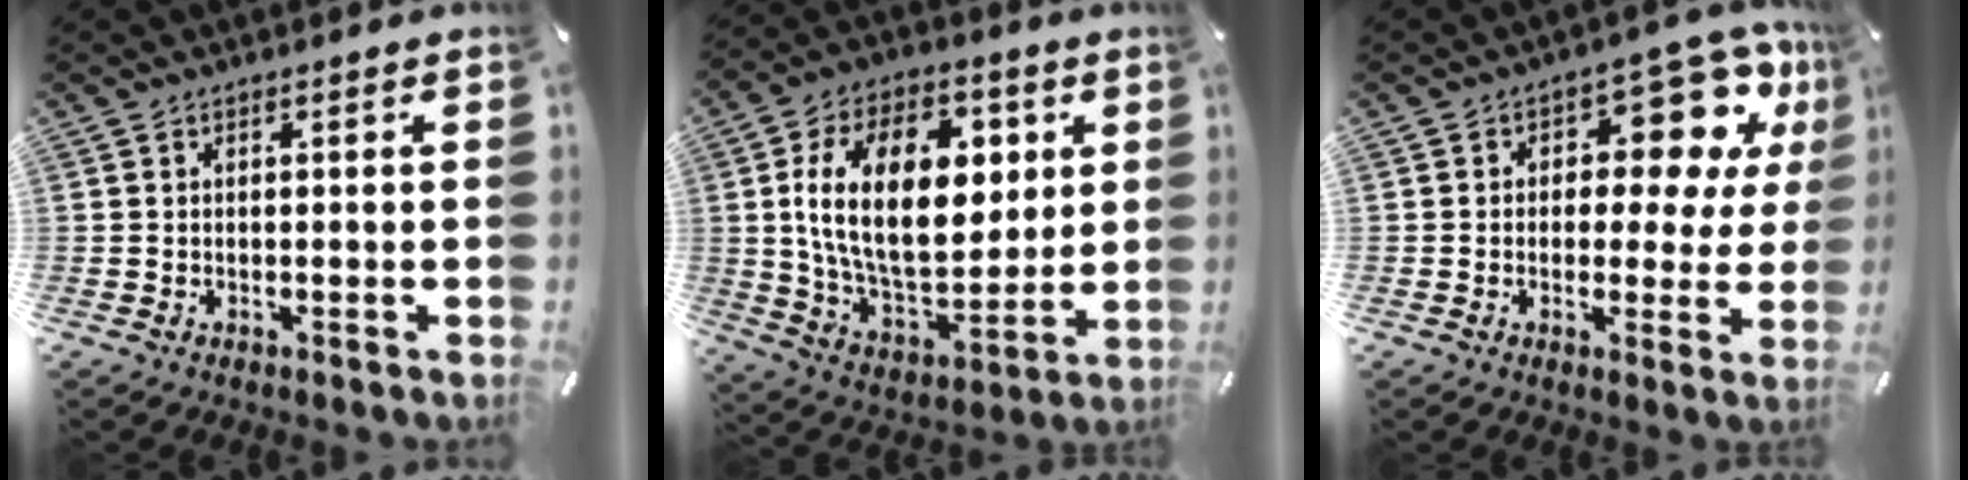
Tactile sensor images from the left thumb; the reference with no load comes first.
{"total": 22.9, "force": [4.8, 14.0, 17.5], "torque": [-0.311, -0.006, 0.078]}
{"total": 14.5, "force": [6.9, 7.8, 10.0], "torque": [-0.127, -0.049, 0.116]}